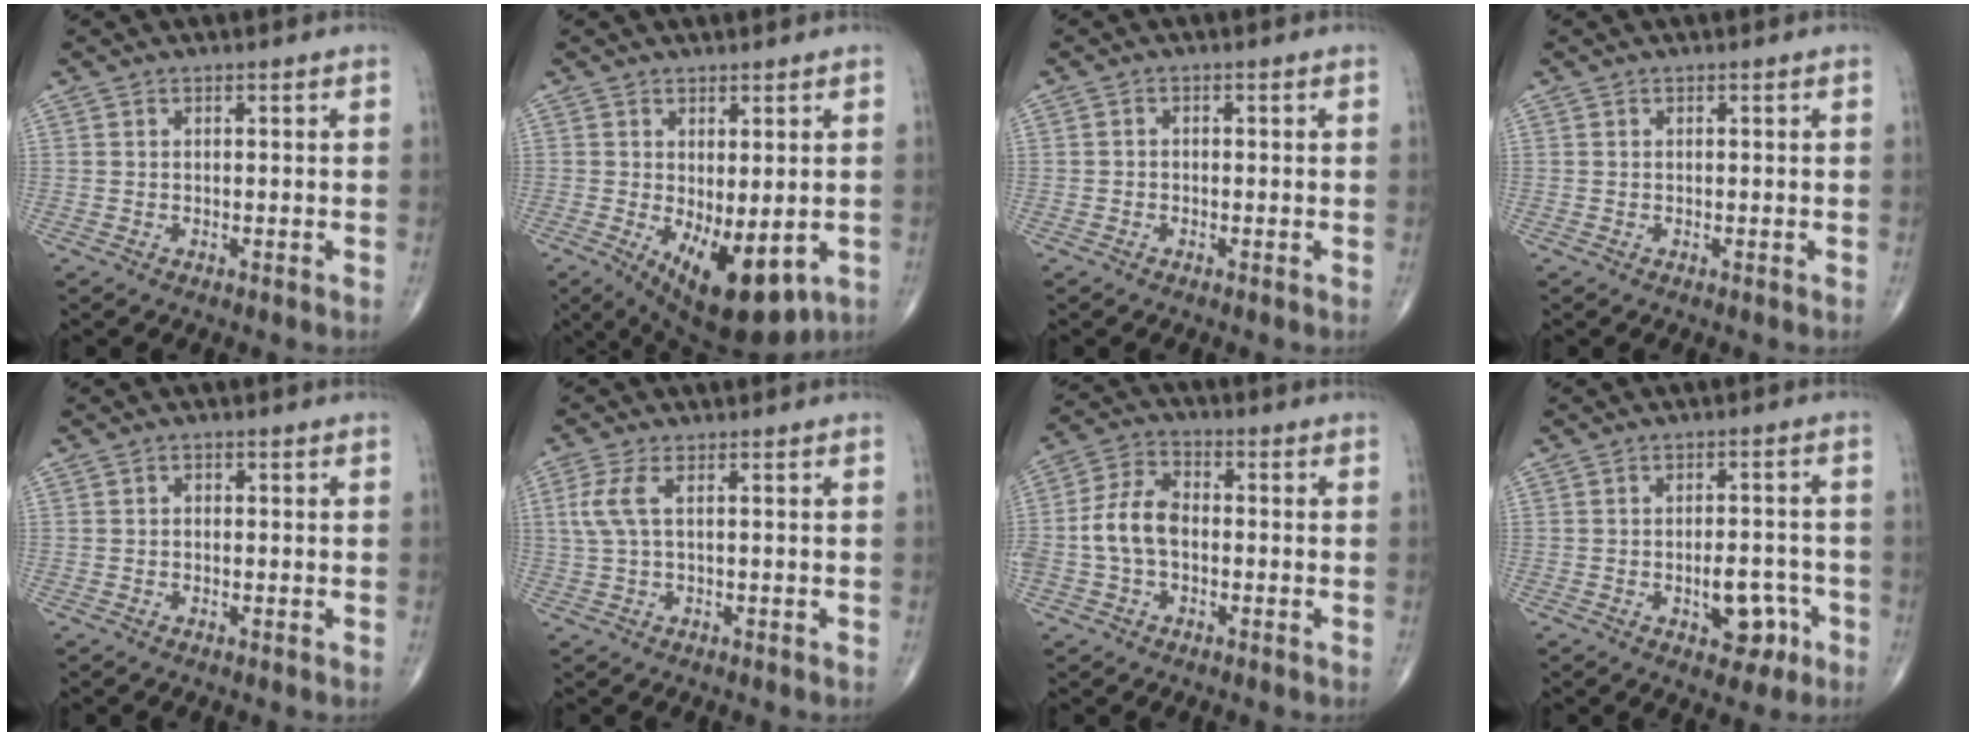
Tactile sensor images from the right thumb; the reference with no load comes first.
{"total": 12.3, "force": [-3.4, 5.5, 10.5], "torque": [-0.150, -0.018, -0.031]}
{"total": 0.8, "force": [-0.3, 0.7, 0.3], "torque": [0.001, 0.002, -0.010]}
{"total": 0.0}
{"total": 1.1, "force": [0.0, 0.8, 0.7], "torque": [-0.006, 0.006, -0.003]}
{"total": 4.1, "force": [0.8, 1.3, 3.8], "torque": [-0.115, 0.012, 0.019]}
{"total": 8.8, "force": [-1.2, 5.8, 6.6], "torque": [-0.129, 0.028, -0.032]}
{"total": 7.5, "force": [-2.9, 4.2, 5.5], "torque": [-0.051, 0.026, -0.032]}